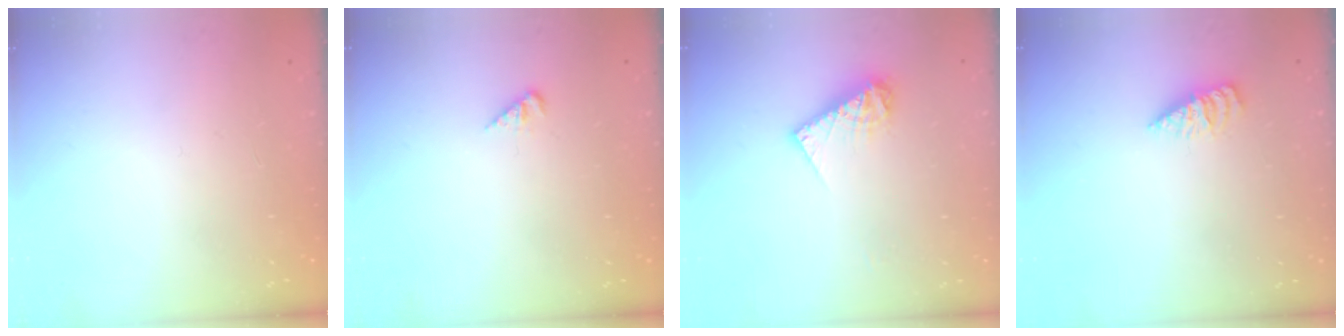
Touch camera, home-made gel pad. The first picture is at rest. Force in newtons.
{"total": 1.6, "press": 1.6, "slide": 0.3}
{"total": 10.0, "press": 10.0, "slide": 0.8}
{"total": 1.8, "press": 1.8, "slide": 0.2}